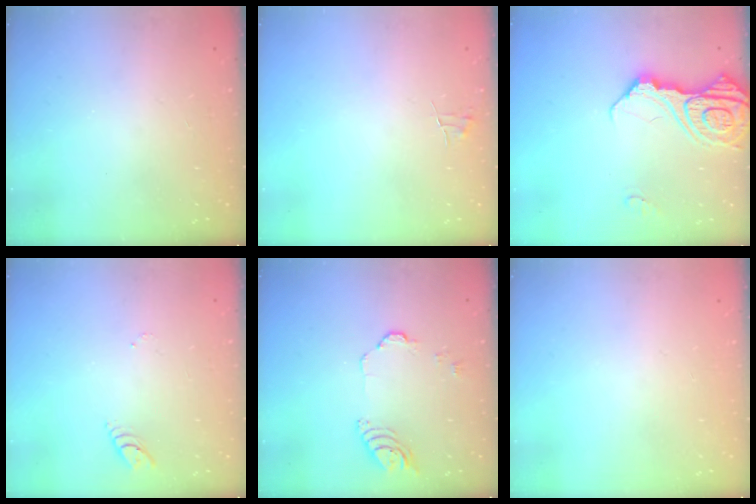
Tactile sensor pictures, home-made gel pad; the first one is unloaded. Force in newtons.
{"total": 3.3, "press": 3.2, "slide": 0.3}
{"total": 16.0, "press": 15.9, "slide": 1.9}
{"total": 3.0, "press": 3.0, "slide": 0.3}
{"total": 6.7, "press": 6.7, "slide": 0.8}
{"total": 0.0}